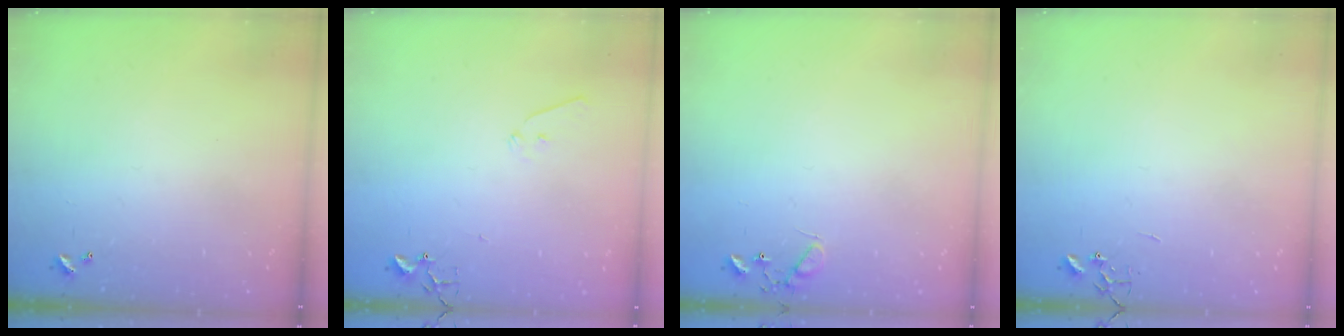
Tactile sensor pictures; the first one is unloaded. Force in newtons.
{"total": 6.3, "press": 6.3, "slide": 0.7}
{"total": 6.1, "press": 6.1, "slide": 0.5}
{"total": 0.0}